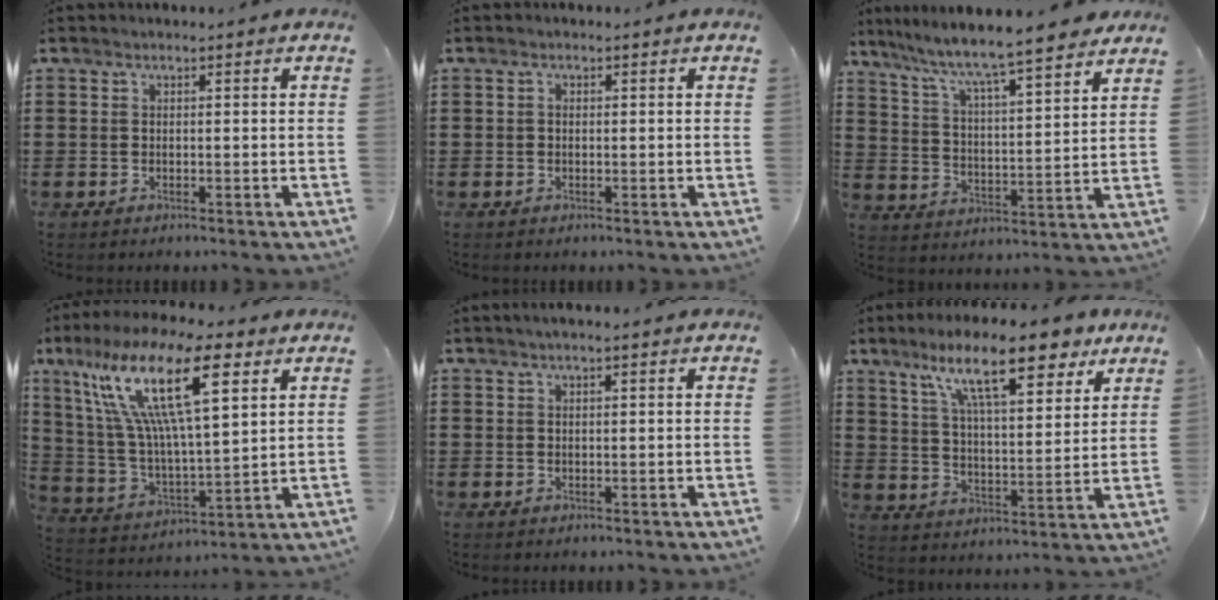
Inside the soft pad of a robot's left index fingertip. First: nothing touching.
{"total": 0.6, "force": [-0.1, 0.4, 0.3], "torque": [-0.009, 0.002, -0.003]}
{"total": 6.3, "force": [5.9, -0.2, 2.4], "torque": [-0.074, -0.043, 0.094]}
{"total": 17.9, "force": [9.2, 5.3, 14.4], "torque": [-0.305, -0.017, 0.152]}
{"total": 0.9, "force": [0.4, 0.1, 0.8], "torque": [-0.016, 0.003, 0.007]}
{"total": 14.3, "force": [9.8, 3.4, 9.8], "torque": [-0.180, -0.027, 0.164]}